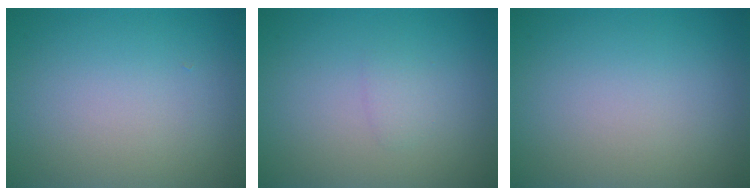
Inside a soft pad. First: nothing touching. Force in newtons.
{"total": 0.9, "press": 0.9, "slide": 0.1}
{"total": 0.0}